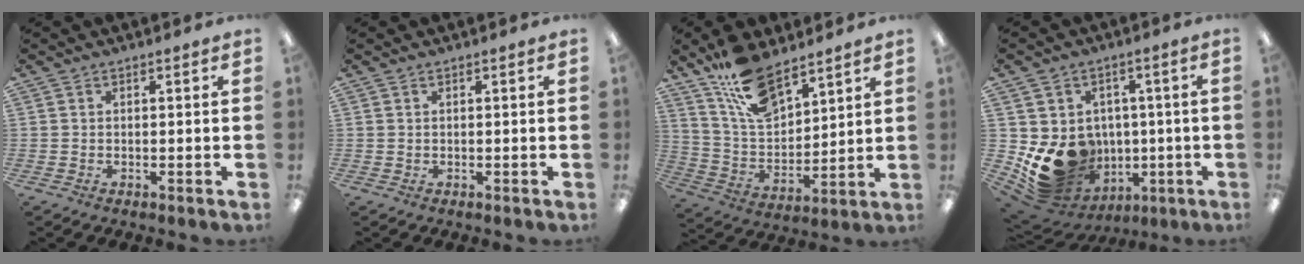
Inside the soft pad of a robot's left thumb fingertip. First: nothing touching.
{"total": 0.0}
{"total": 14.7, "force": [10.9, 6.5, 7.5], "torque": [-0.155, -0.051, 0.203]}
{"total": 13.9, "force": [-2.6, 12.0, 6.6], "torque": [-0.125, -0.013, -0.029]}